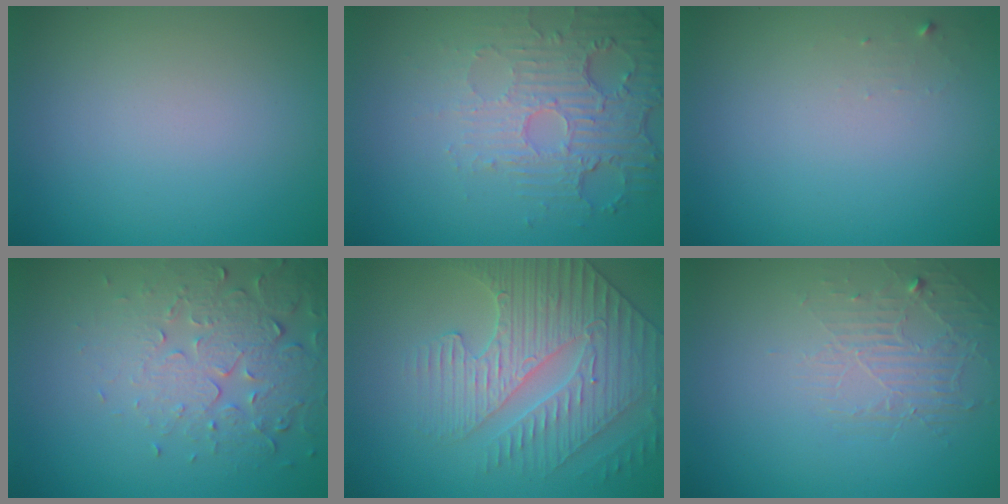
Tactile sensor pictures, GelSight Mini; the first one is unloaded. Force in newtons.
{"total": 6.0, "press": 3.6, "slide": 4.8}
{"total": 0.6, "press": 0.6, "slide": 0.1}
{"total": 5.3, "press": 3.9, "slide": 3.6}
{"total": 4.5, "press": 4.5, "slide": 0.4}
{"total": 1.8, "press": 0.8, "slide": 1.6}